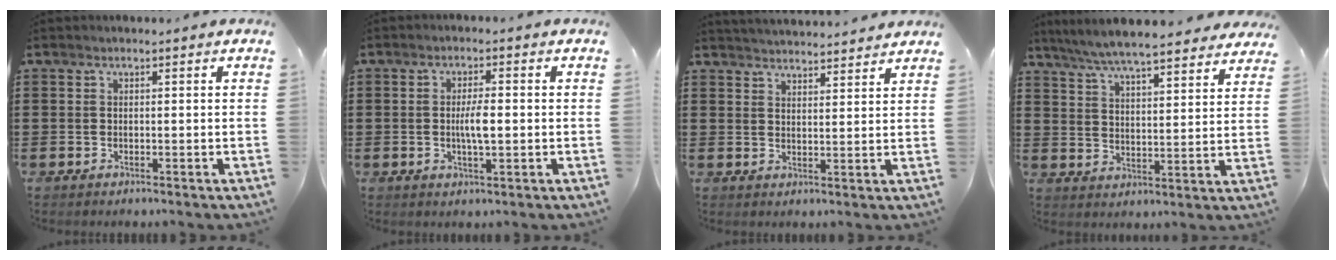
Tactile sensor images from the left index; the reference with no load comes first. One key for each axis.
{"total": 3.9, "fx": -0.2, "fy": 1.0, "fz": 3.8, "tx": -0.070, "ty": 0.002, "tz": -0.006}
{"total": 3.2, "fx": 3.2, "fy": -0.2, "fz": -0.2, "tx": -0.006, "ty": -0.014, "tz": 0.058}
{"total": 6.6, "fx": 6.1, "fy": 0.0, "fz": 2.3, "tx": -0.071, "ty": -0.034, "tz": 0.108}